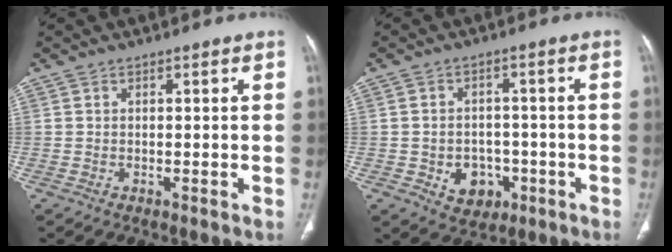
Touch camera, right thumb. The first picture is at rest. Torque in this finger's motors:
{"motor_torque": [-0.27, 0.31, -0.27, 0.23, 0.10]}